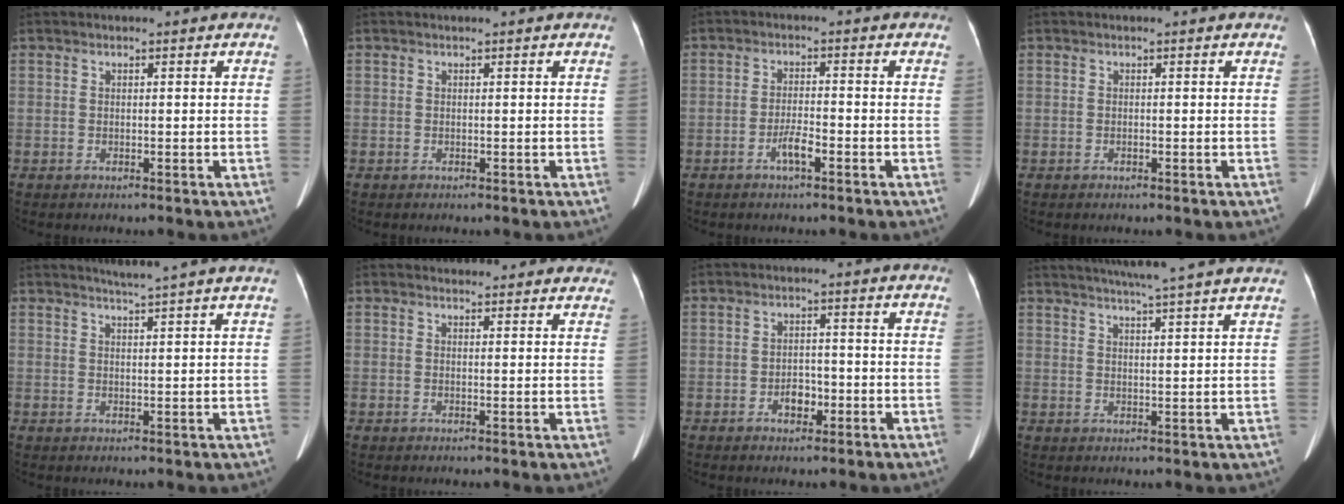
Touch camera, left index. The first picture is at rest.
{"total": 0.0}
{"total": 3.0, "force": [-1.8, 0.4, 2.4], "torque": [-0.048, -0.001, -0.033]}
{"total": 0.0}
{"total": 5.8, "force": [5.1, -1.3, 2.4], "torque": [-0.038, 0.006, 0.061]}
{"total": 10.6, "force": [10.1, 2.9, 1.8], "torque": [0.007, 0.009, 0.093]}
{"total": 2.9, "force": [-1.4, 1.8, 1.8], "torque": [-0.029, 0.005, -0.019]}
{"total": 15.2, "force": [13.3, -0.9, 7.2], "torque": [-0.118, 0.002, 0.165]}